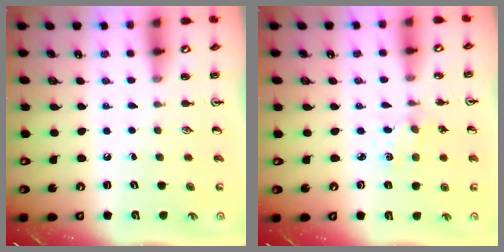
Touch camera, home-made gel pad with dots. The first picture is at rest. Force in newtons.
{"total": 1.0, "press": 1.0, "slide": 0.2}